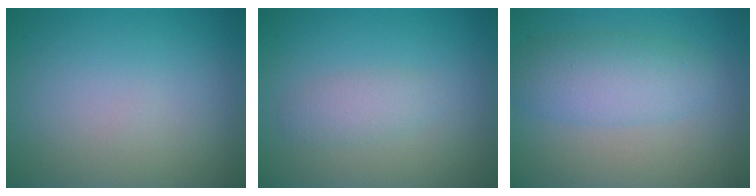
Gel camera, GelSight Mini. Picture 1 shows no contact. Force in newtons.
{"total": 1.6, "press": 1.6, "slide": 0.1}
{"total": 4.1, "press": 4.1, "slide": 0.0}